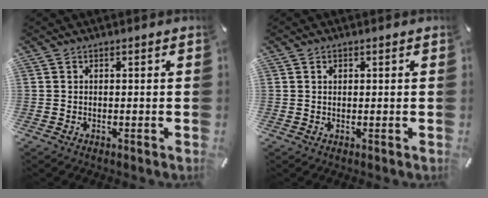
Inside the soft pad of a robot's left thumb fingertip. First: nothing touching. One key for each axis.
{"total": 0.9, "fx": 0.3, "fy": 0.7, "fz": 0.4, "tx": -0.001, "ty": 0.000, "tz": 0.003}